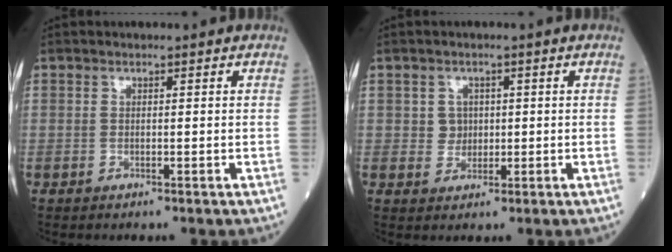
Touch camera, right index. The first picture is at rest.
{"total": 2.5, "force": [0.3, 2.4, 0.6], "torque": [-0.003, 0.002, 0.005]}